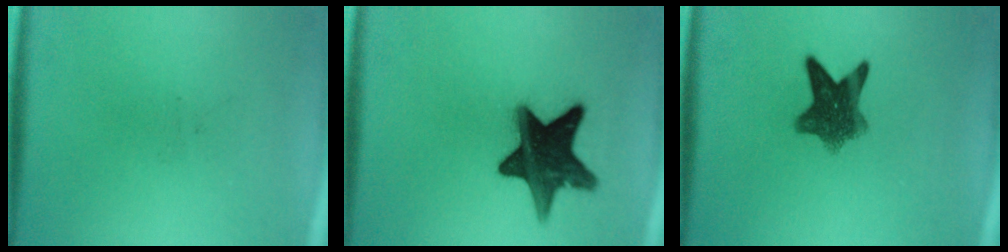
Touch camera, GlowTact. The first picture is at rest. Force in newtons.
{"total": 15.0}
{"total": 7.8}